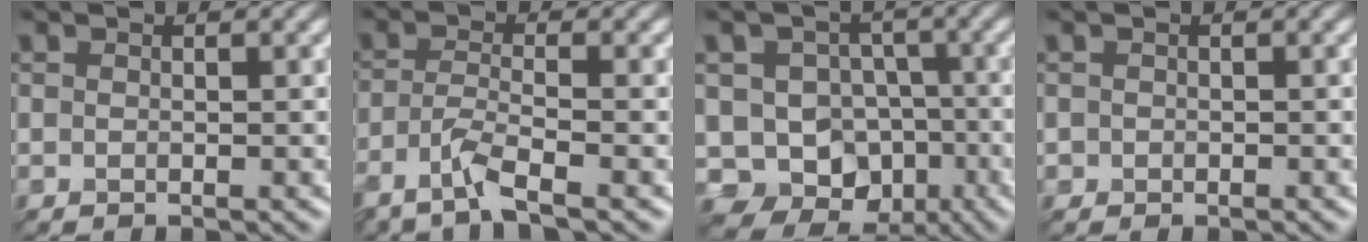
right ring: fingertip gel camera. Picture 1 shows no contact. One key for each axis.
{"total": 3.8, "fx": -3.2, "fy": 0.2, "fz": 2.1, "tx": -0.067, "ty": -0.001, "tz": -0.052}
{"total": 9.0, "fx": -3.3, "fy": 8.1, "fz": 2.2, "tx": -0.033, "ty": 0.004, "tz": -0.050}
{"total": 1.4, "fx": -0.7, "fy": -0.6, "fz": -1.0, "tx": 0.003, "ty": 0.001, "tz": 0.006}